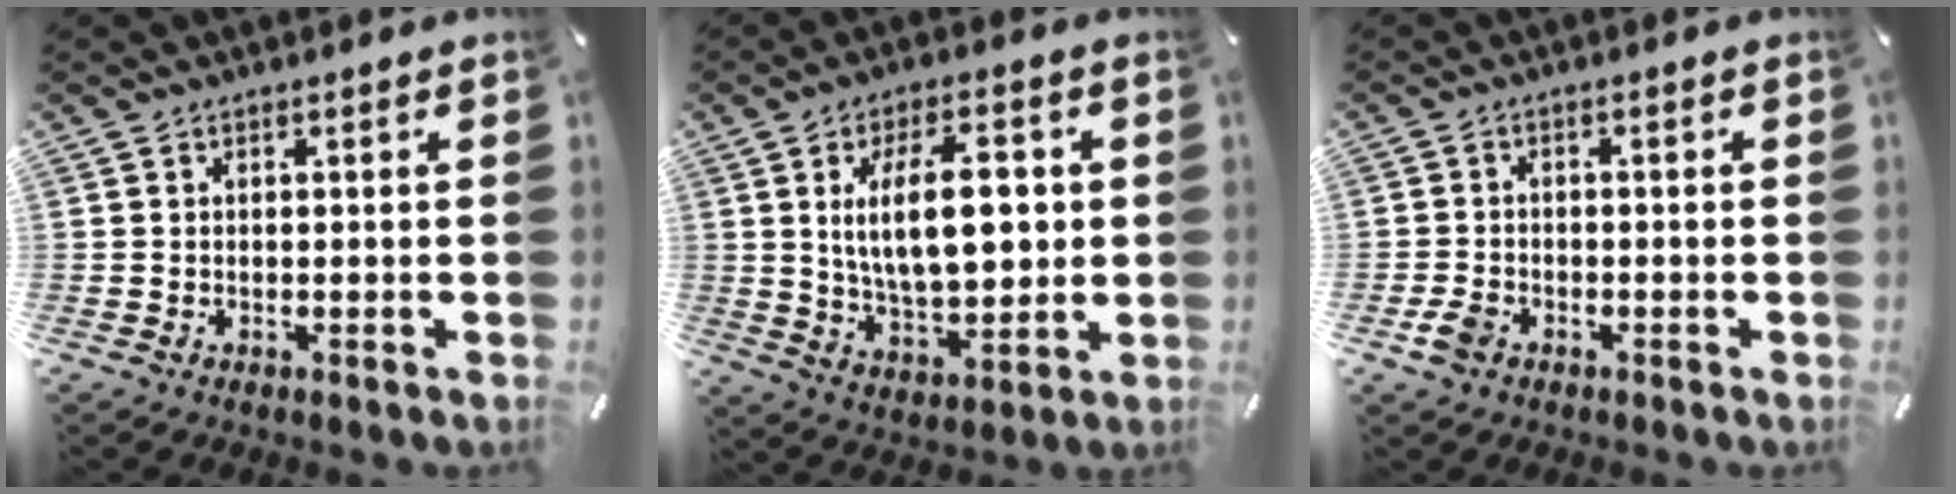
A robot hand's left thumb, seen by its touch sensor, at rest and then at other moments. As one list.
[{"total": 15.6, "force": [2.6, 8.0, 13.2], "torque": [-0.225, -0.001, 0.039]}, {"total": 3.5, "force": [-1.8, 2.4, 1.8], "torque": [-0.044, 0.004, -0.036]}]